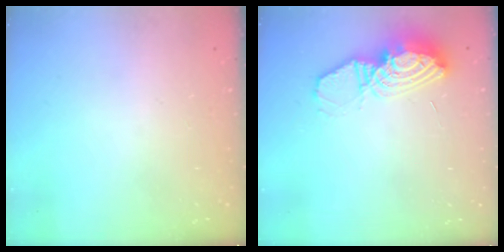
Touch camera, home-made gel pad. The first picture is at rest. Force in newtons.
{"total": 12.6, "press": 12.5, "slide": 1.1}